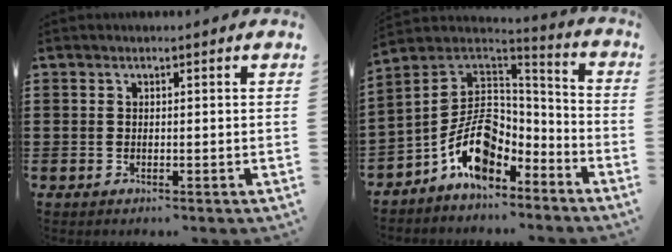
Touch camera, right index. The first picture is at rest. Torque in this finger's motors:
{"motor_torque": [2.14, 0.00, 1.06, 0.20]}